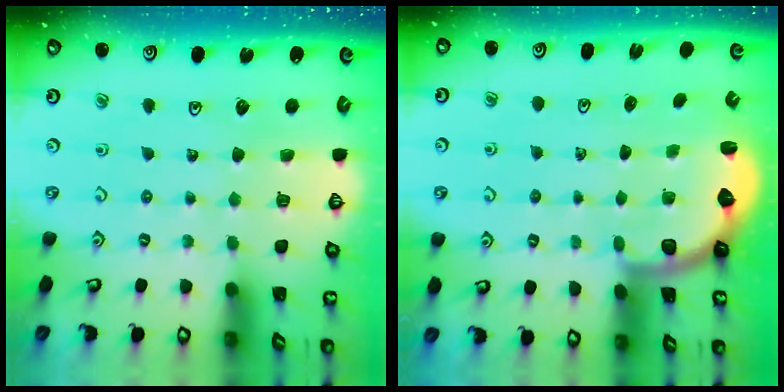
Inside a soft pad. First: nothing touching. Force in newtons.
{"total": 2.1, "press": 1.9, "slide": 0.8}